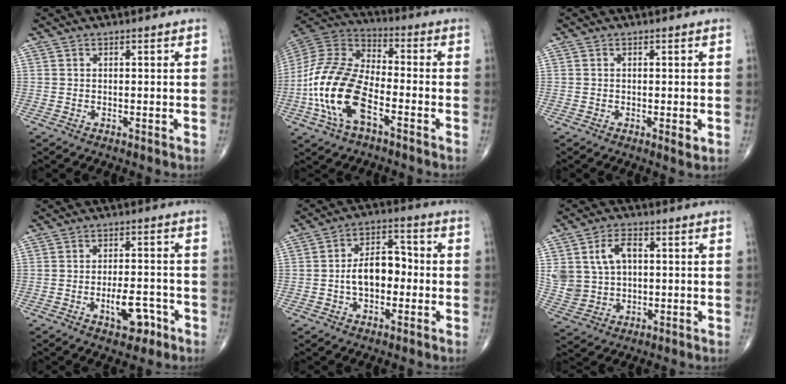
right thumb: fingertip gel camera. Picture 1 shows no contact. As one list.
[{"total": 18.0, "force": [-6.3, 8.9, 14.4], "torque": [-0.300, 0.034, -0.123]}, {"total": 1.5, "force": [-0.3, 0.3, 1.4], "torque": [-0.025, -0.007, -0.005]}, {"total": 6.4, "force": [-3.0, 3.0, 4.8], "torque": [-0.061, 0.020, -0.042]}, {"total": 9.2, "force": [-1.2, 5.7, 7.1], "torque": [-0.099, 0.033, -0.029]}, {"total": 9.7, "force": [2.1, 6.9, 6.5], "torque": [-0.110, 0.003, 0.049]}]